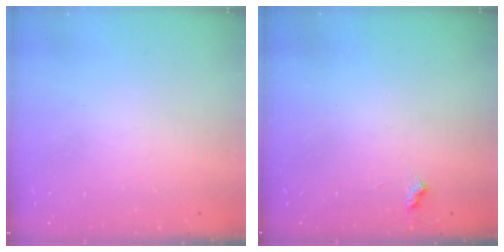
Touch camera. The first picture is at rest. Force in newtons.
{"total": 3.2, "press": 3.2, "slide": 0.6}